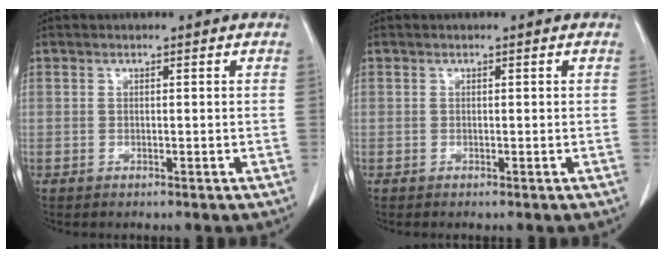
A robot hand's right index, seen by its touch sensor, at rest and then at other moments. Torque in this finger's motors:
{"motor_torque": [-0.07, 0.06, 0.04, 0.02]}